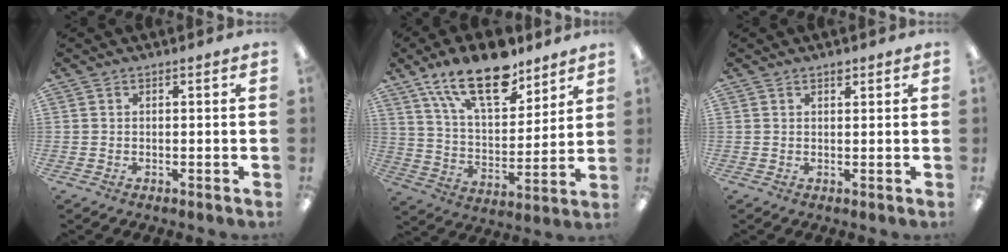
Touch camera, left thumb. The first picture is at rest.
{"total": 19.8, "force": [13.8, 8.6, 11.4], "torque": [-0.196, -0.067, 0.238]}
{"total": 1.5, "force": [1.2, 0.6, 0.6], "torque": [-0.005, -0.004, 0.020]}